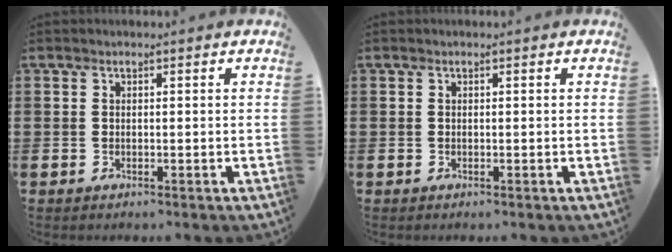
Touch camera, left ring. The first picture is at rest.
{"total": 0.0}